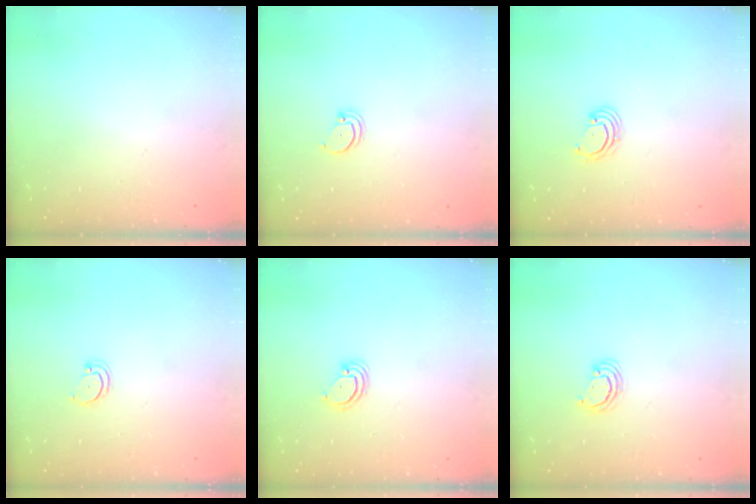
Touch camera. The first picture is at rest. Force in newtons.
{"total": 1.4, "press": 1.3, "slide": 0.1}
{"total": 2.5, "press": 2.5, "slide": 0.3}
{"total": 2.7, "press": 2.7, "slide": 0.3}
{"total": 3.5, "press": 3.5, "slide": 0.2}
{"total": 3.1, "press": 3.1, "slide": 0.3}